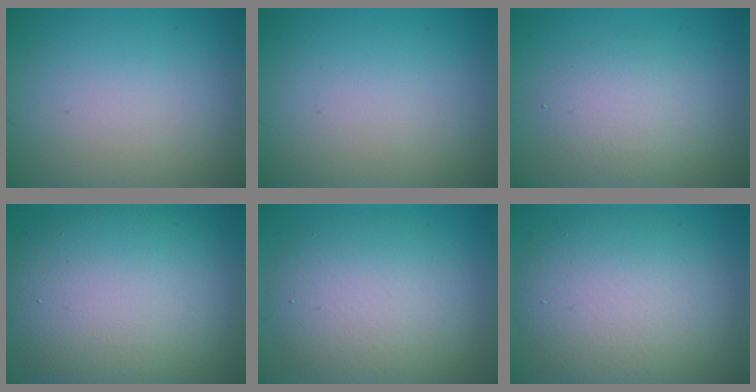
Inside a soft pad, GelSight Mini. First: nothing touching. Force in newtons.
{"total": 0.0}
{"total": 3.0, "press": 3.0, "slide": 0.2}
{"total": 12.4, "press": 12.4, "slide": 0.8}
{"total": 7.3, "press": 7.3, "slide": 0.7}
{"total": 9.0, "press": 9.0, "slide": 0.2}